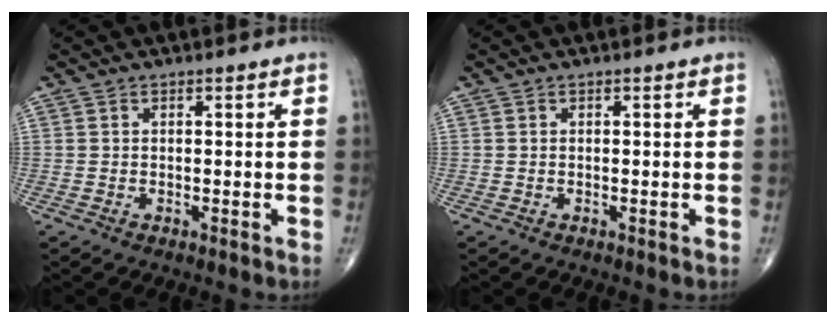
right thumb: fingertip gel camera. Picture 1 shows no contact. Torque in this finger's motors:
{"motor_torque": [-0.01, 0.00, 0.00, 0.00, 0.00]}